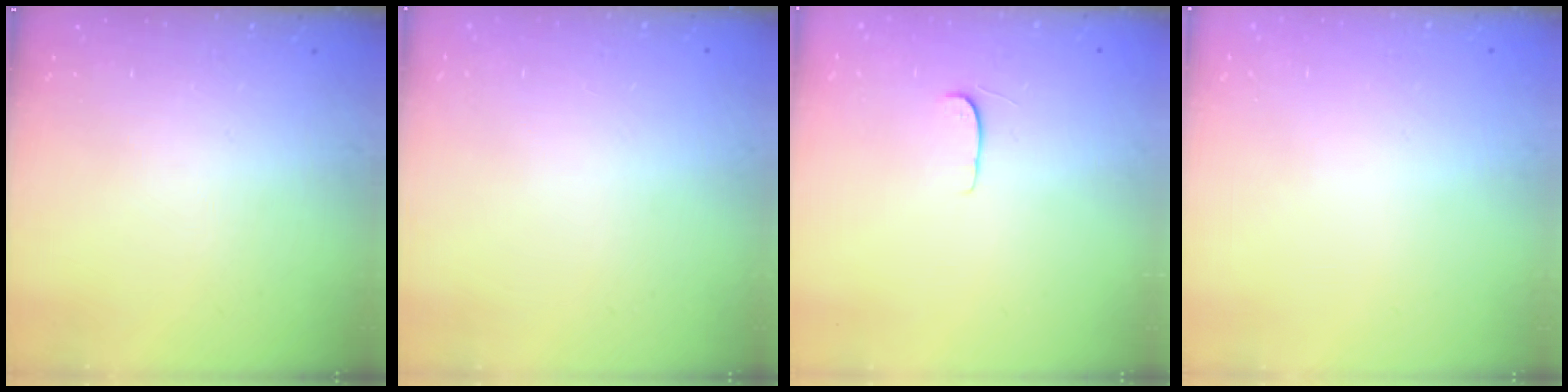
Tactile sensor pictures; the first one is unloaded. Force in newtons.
{"total": 0.5, "press": 0.5, "slide": 0.1}
{"total": 4.3, "press": 4.3, "slide": 0.5}
{"total": 0.0}